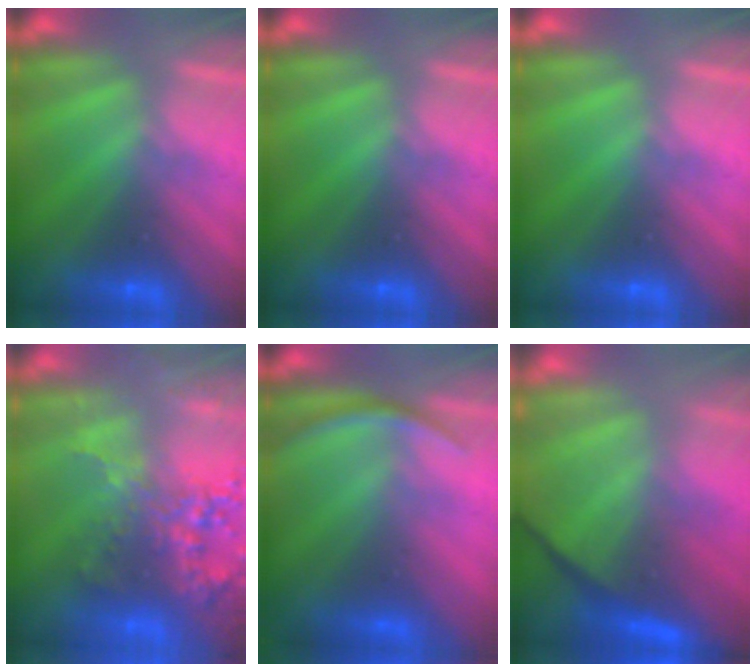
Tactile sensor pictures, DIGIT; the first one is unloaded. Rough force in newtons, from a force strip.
{"total": 0.0}
{"total": 0.0}
{"total": 8.3}
{"total": 2.9}
{"total": 9.4}